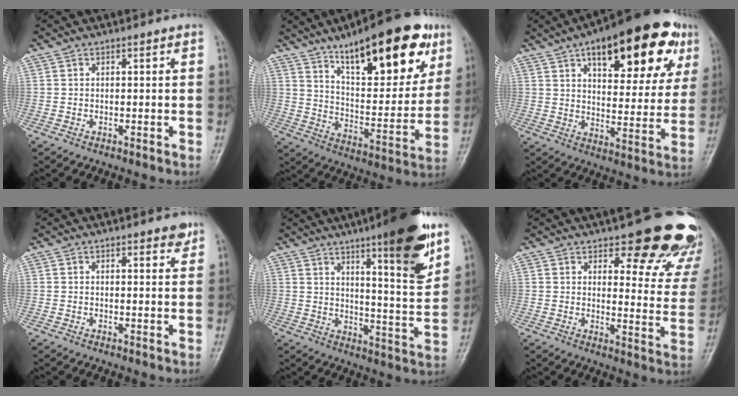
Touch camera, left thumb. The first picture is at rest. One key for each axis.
{"total": 24.7, "fx": 14.0, "fy": 8.8, "fz": 18.3, "tx": -0.227, "ty": -0.050, "tz": 0.220}
{"total": 25.3, "fx": 12.8, "fy": 10.6, "fz": 19.0, "tx": -0.229, "ty": -0.009, "tz": 0.181}
{"total": 2.6, "fx": 1.9, "fy": 0.9, "fz": 1.5, "tx": -0.009, "ty": -0.009, "tz": 0.021}
{"total": 17.2, "fx": 10.1, "fy": 2.8, "fz": 13.6, "tx": -0.172, "ty": -0.058, "tz": 0.150}
{"total": 19.1, "fx": 15.1, "fy": 6.8, "fz": 9.6, "tx": -0.055, "ty": -0.096, "tz": 0.167}